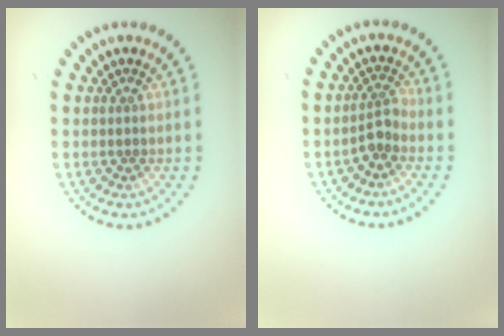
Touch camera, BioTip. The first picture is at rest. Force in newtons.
{"total": 1.8, "press": 1.4, "slide": 1.2}